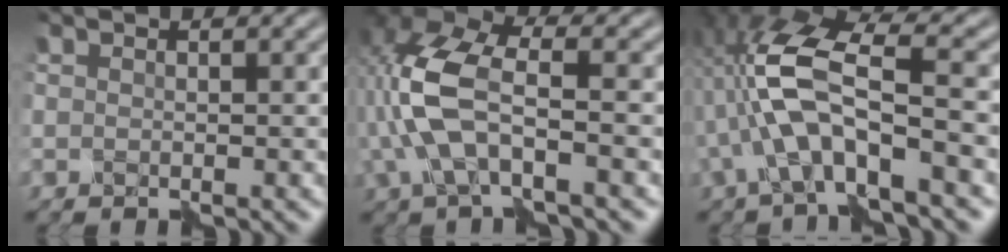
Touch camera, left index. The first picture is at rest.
{"total": 7.4, "force": [-1.0, 3.3, 6.5], "torque": [-0.165, 0.017, -0.027]}
{"total": 7.1, "force": [-1.5, 2.4, 6.5], "torque": [-0.142, 0.013, -0.029]}